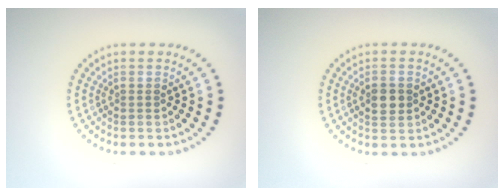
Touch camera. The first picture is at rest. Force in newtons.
{"total": 2.7, "press": 2.7, "slide": 0.1}